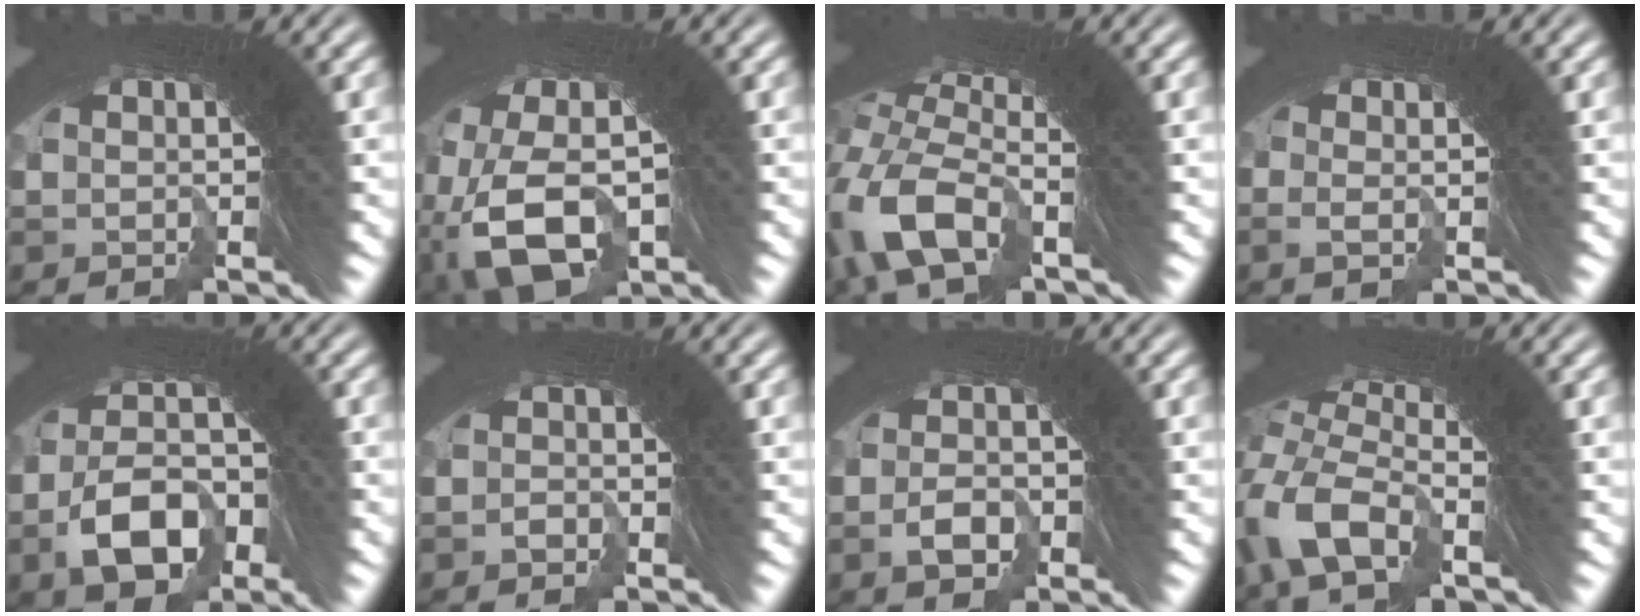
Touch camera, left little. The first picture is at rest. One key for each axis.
{"total": 9.9, "fx": -3.0, "fy": 7.5, "fz": 5.8, "tx": -0.131, "ty": -0.033, "tz": -0.042}
{"total": 4.0, "fx": -2.9, "fy": 2.3, "fz": 1.7, "tx": -0.062, "ty": -0.037, "tz": -0.040}
{"total": 1.7, "fx": 0.0, "fy": 1.0, "fz": 1.4, "tx": -0.019, "ty": 0.008, "tz": -0.008}
{"total": 9.1, "fx": -3.6, "fy": 6.9, "fz": 4.6, "tx": -0.078, "ty": -0.020, "tz": -0.065}
{"total": 2.1, "fx": -1.8, "fy": 0.2, "fz": -1.2, "tx": 0.020, "ty": -0.012, "tz": -0.025}
{"total": 3.3, "fx": -2.3, "fy": 2.3, "fz": 0.6, "tx": 0.001, "ty": -0.006, "tz": -0.042}
{"total": 3.4, "fx": -2.6, "fy": 1.8, "fz": 1.3, "tx": -0.046, "ty": -0.030, "tz": -0.041}